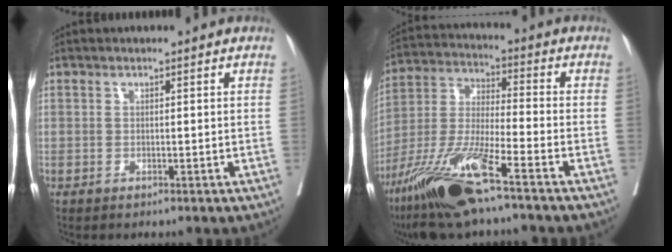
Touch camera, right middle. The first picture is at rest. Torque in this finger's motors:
{"motor_torque": [1.09, -1.04, 0.87, 0.21]}